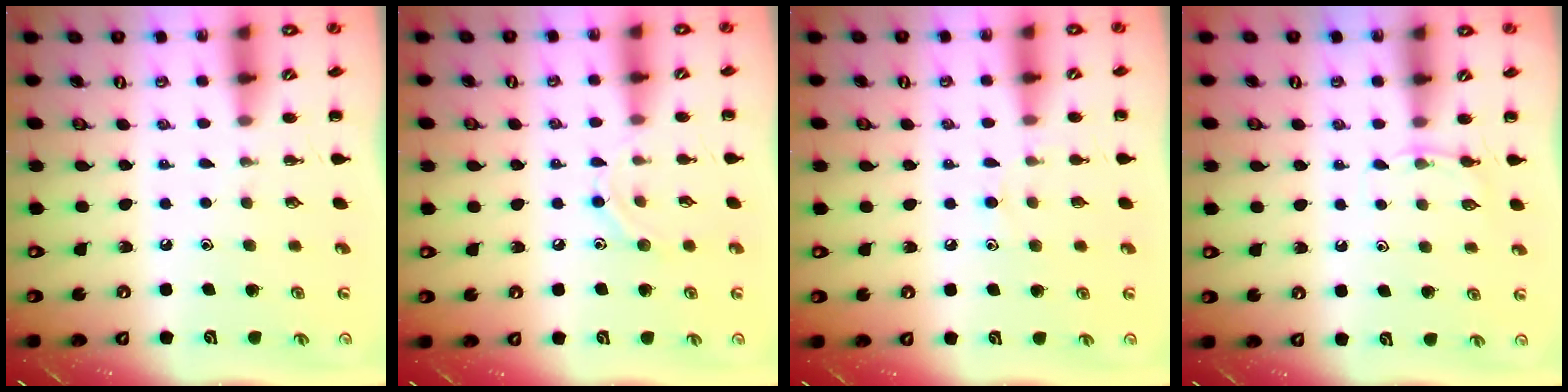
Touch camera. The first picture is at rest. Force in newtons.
{"total": 7.0, "press": 6.9, "slide": 1.2}
{"total": 7.1, "press": 6.8, "slide": 1.9}
{"total": 3.6, "press": 3.5, "slide": 1.0}